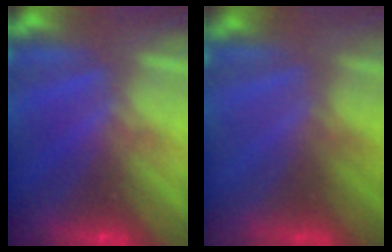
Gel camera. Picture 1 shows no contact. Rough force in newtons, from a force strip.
{"total": 6.8}